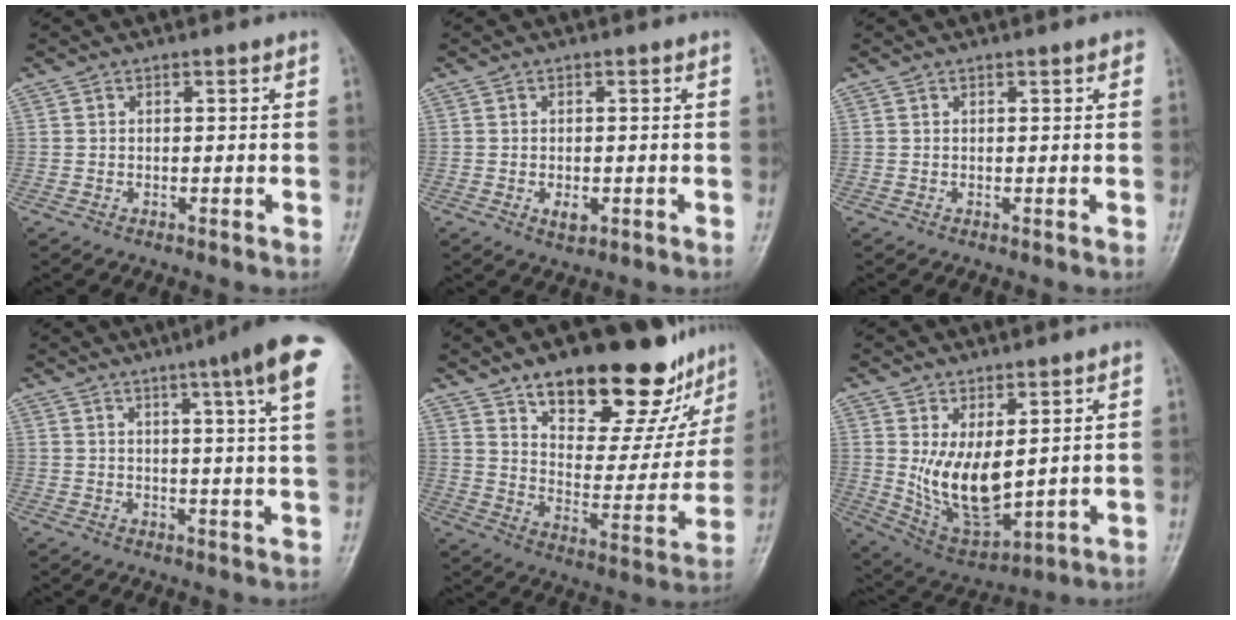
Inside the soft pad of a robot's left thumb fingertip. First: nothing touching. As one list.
[{"total": 2.5, "force": [-0.7, 1.5, 1.8], "torque": [-0.025, -0.002, -0.008]}, {"total": 1.1, "force": [0.5, 0.4, 0.9], "torque": [-0.011, 0.002, 0.004]}, {"total": 13.3, "force": [7.0, 0.4, 11.4], "torque": [-0.149, -0.022, 0.074]}, {"total": 25.1, "force": [17.7, 10.7, 14.2], "torque": [-0.150, -0.086, 0.261]}, {"total": 11.5, "force": [2.0, 5.6, 9.8], "torque": [-0.158, -0.031, 0.063]}]